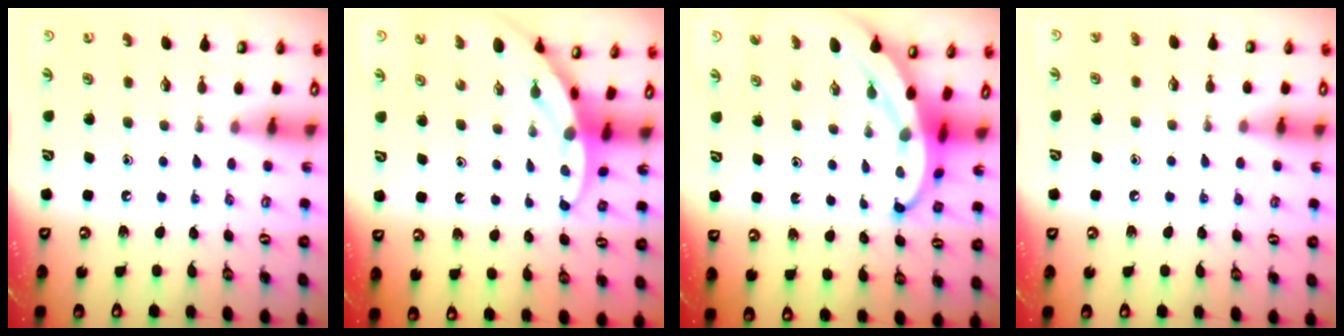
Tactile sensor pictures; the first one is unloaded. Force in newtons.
{"total": 3.2, "press": 3.2, "slide": 0.3}
{"total": 6.8, "press": 6.8, "slide": 0.7}
{"total": 4.7, "press": 4.7, "slide": 0.6}